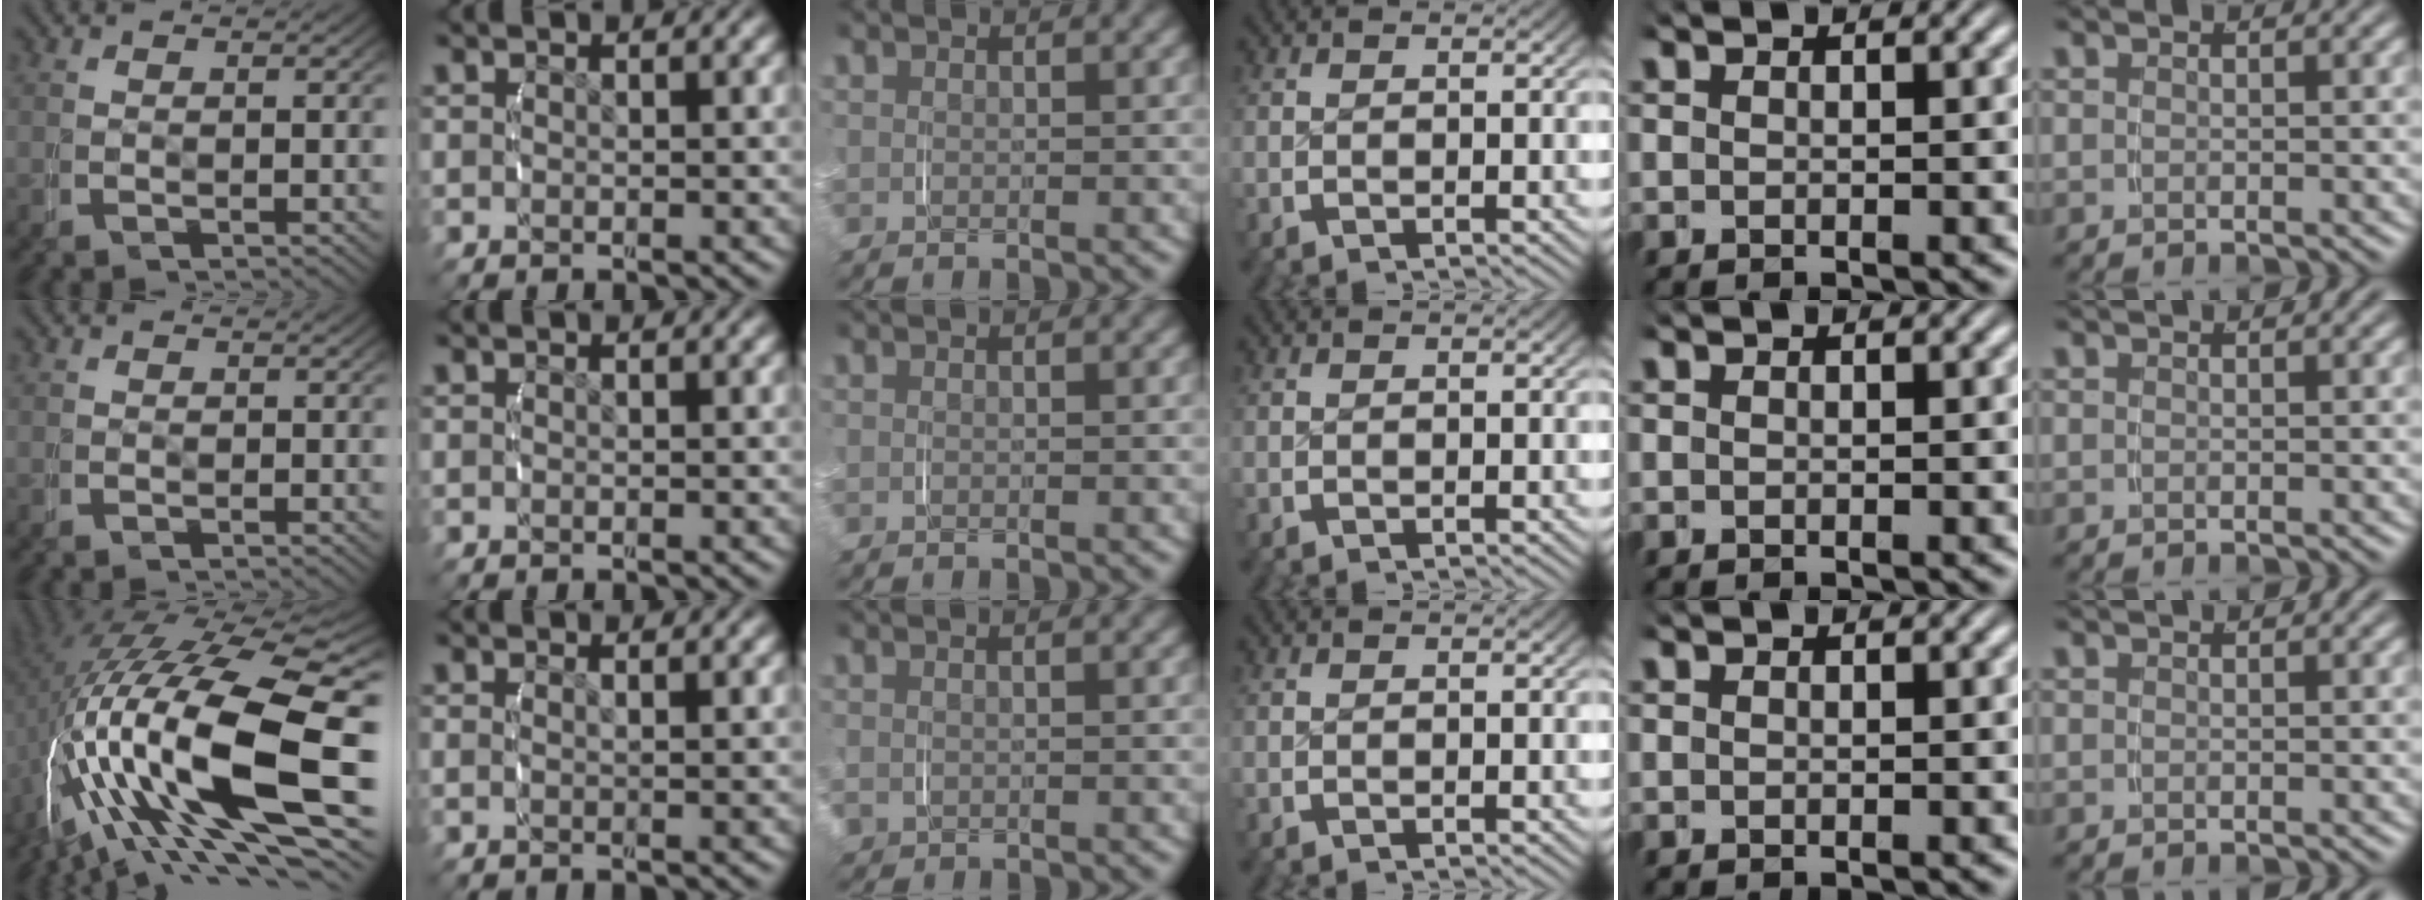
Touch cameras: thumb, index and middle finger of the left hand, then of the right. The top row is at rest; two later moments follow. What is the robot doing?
{"motion": "grasp_and_lifting", "object": "router"}